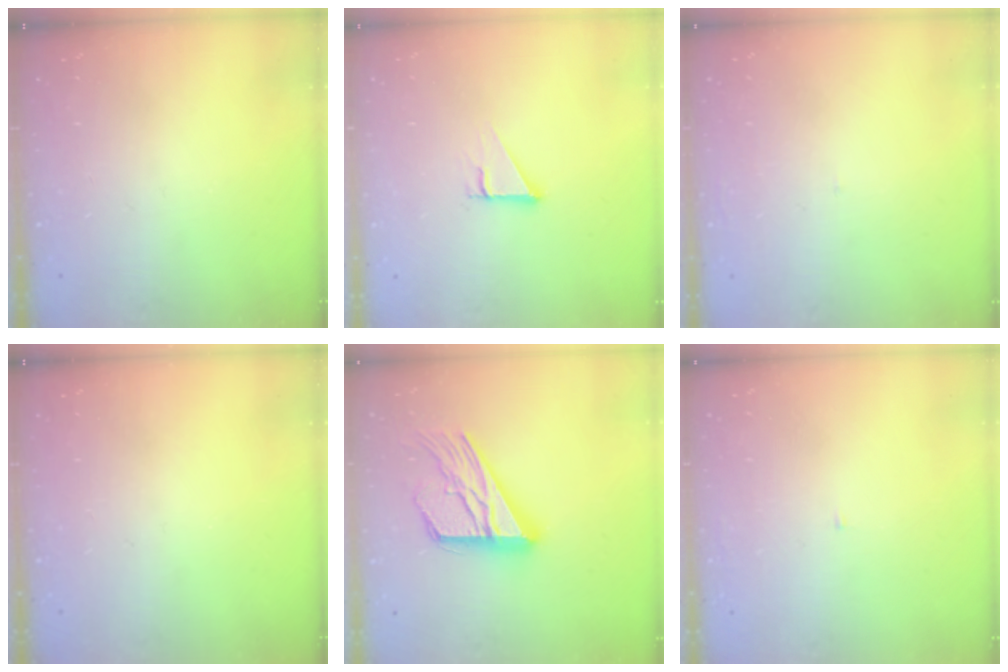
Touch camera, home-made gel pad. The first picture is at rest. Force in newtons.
{"total": 2.5, "press": 2.5, "slide": 0.1}
{"total": 1.7, "press": 1.6, "slide": 0.1}
{"total": 0.0}
{"total": 20.0, "press": 20.0, "slide": 1.8}
{"total": 2.1, "press": 2.1, "slide": 0.2}